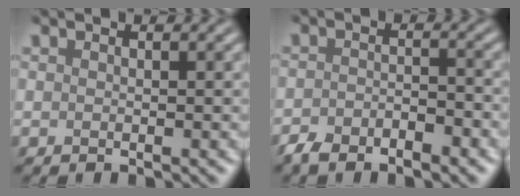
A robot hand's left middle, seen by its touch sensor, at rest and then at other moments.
{"total": 3.5, "force": [-2.8, 1.3, 1.6], "torque": [-0.026, -0.001, -0.048]}